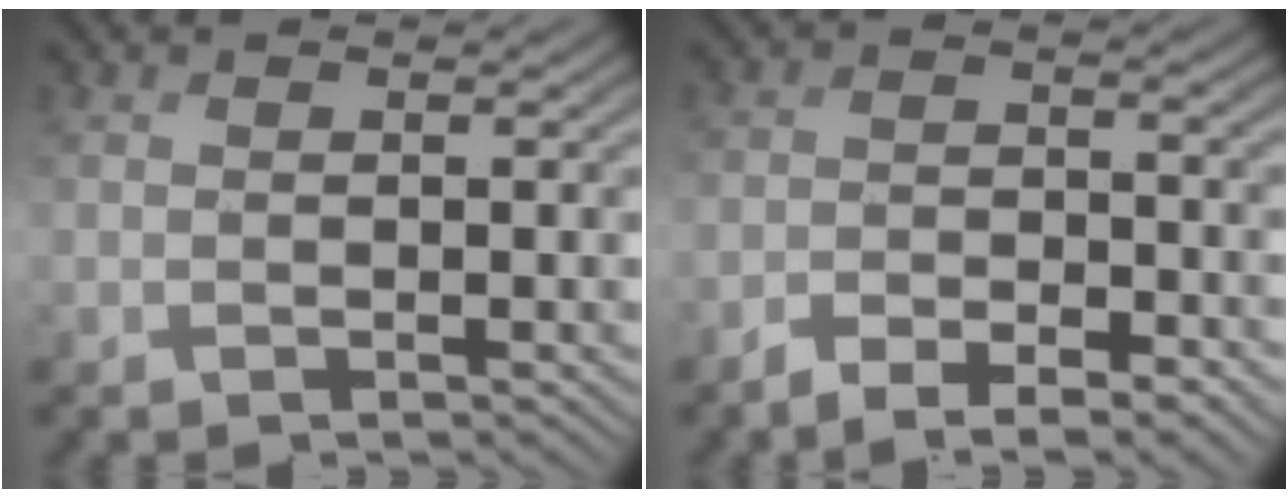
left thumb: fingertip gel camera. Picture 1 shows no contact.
{"total": 6.4, "force": [-5.3, 1.6, 3.2], "torque": [-0.054, -0.003, -0.081]}